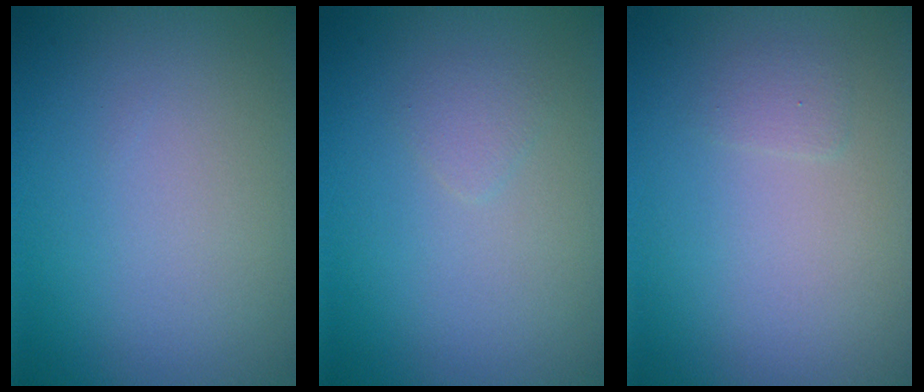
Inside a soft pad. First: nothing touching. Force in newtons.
{"total": 0.9, "press": 0.9, "slide": 0.0}
{"total": 0.8, "press": 0.8, "slide": 0.0}